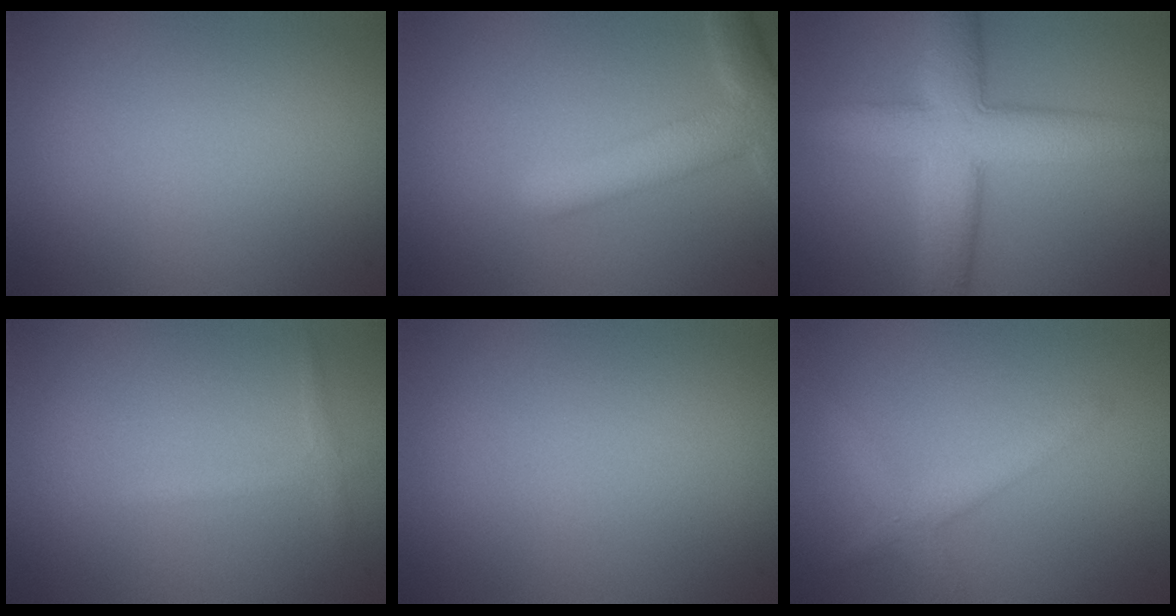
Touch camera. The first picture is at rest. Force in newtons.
{"total": 4.8, "press": 4.8, "slide": 0.4}
{"total": 8.4, "press": 8.4, "slide": 0.4}
{"total": 1.1, "press": 1.1, "slide": 0.1}
{"total": 0.0}
{"total": 2.4, "press": 2.4, "slide": 0.2}